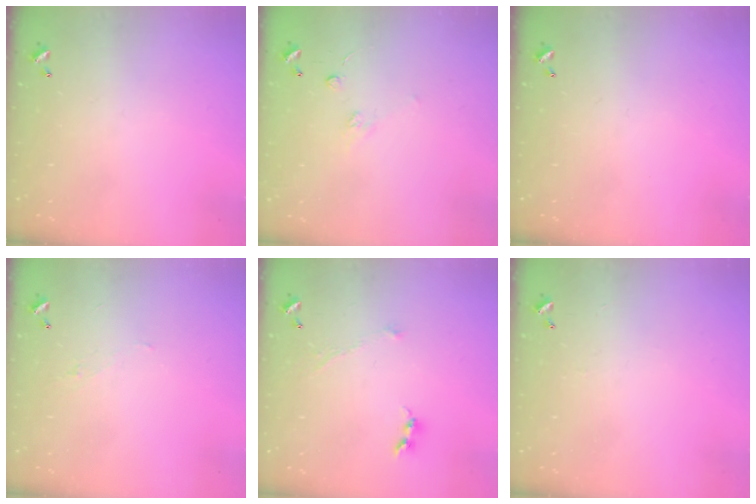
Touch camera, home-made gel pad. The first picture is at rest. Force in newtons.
{"total": 2.5, "press": 2.3, "slide": 1.0}
{"total": 0.0}
{"total": 2.0, "press": 1.9, "slide": 0.5}
{"total": 1.2, "press": 1.2, "slide": 0.1}
{"total": 2.6, "press": 2.6, "slide": 0.4}